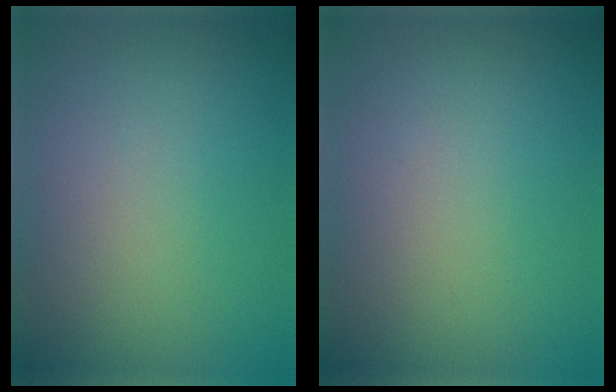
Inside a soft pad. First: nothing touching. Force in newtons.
{"total": 0.0}